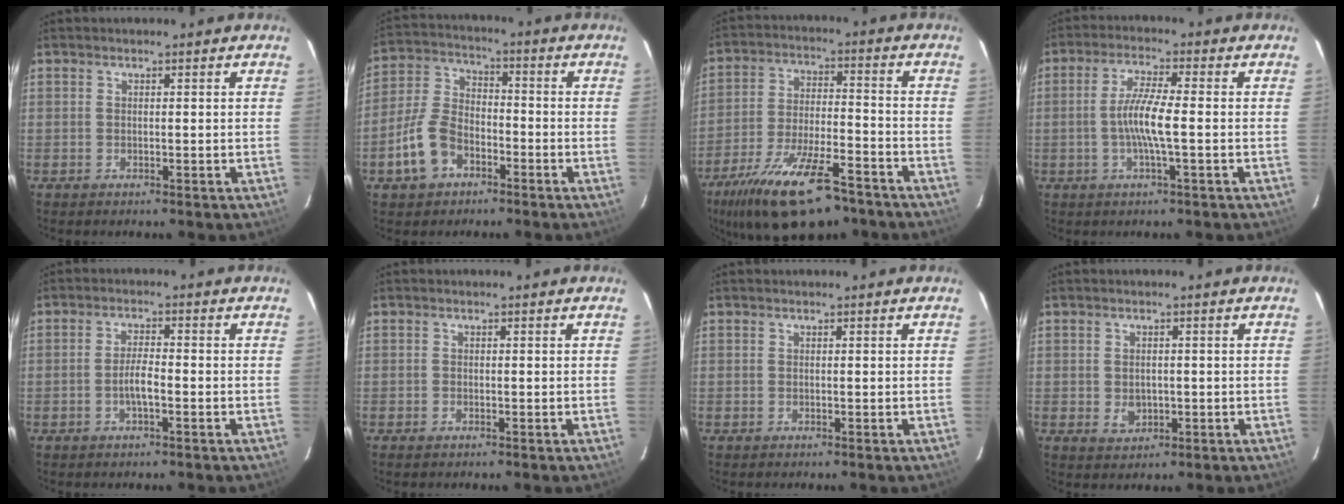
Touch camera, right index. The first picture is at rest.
{"total": 10.0, "force": [-5.0, 6.4, 5.8], "torque": [-0.133, 0.020, -0.094]}
{"total": 19.1, "force": [-13.4, 6.3, 12.2], "torque": [-0.240, -0.031, -0.221]}
{"total": 6.5, "force": [-1.2, 0.2, 6.4], "torque": [-0.128, 0.000, -0.024]}
{"total": 3.5, "force": [-1.4, 0.7, 3.2], "torque": [-0.064, 0.003, -0.024]}
{"total": 0.7, "force": [-0.5, 0.4, 0.2], "torque": [-0.004, 0.001, -0.010]}
{"total": 0.0}
{"total": 3.4, "force": [-0.5, 2.7, 1.9], "torque": [-0.034, -0.001, -0.003]}